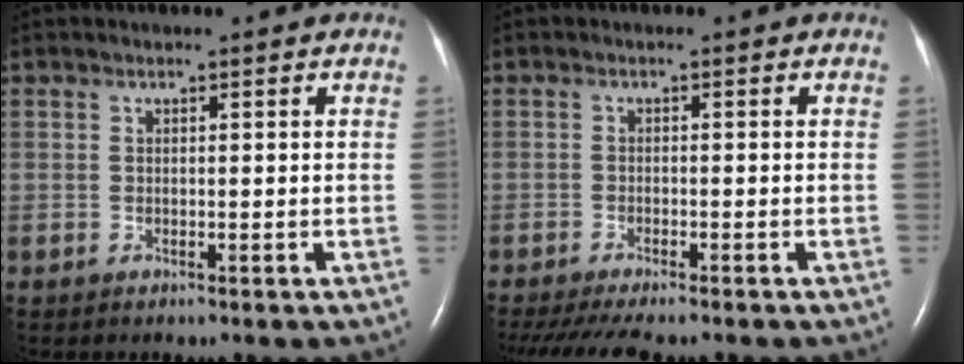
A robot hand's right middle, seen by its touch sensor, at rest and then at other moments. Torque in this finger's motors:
{"motor_torque": [0.20, -0.22, 0.05, 0.02]}